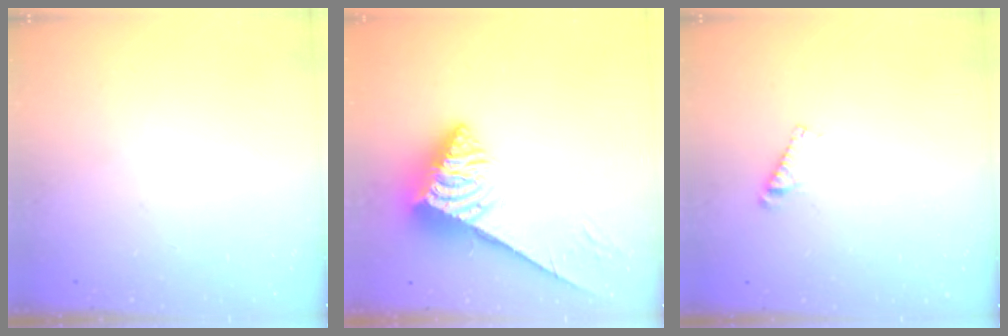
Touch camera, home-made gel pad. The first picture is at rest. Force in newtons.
{"total": 5.6, "press": 5.5, "slide": 1.0}
{"total": 3.3, "press": 3.3, "slide": 0.3}